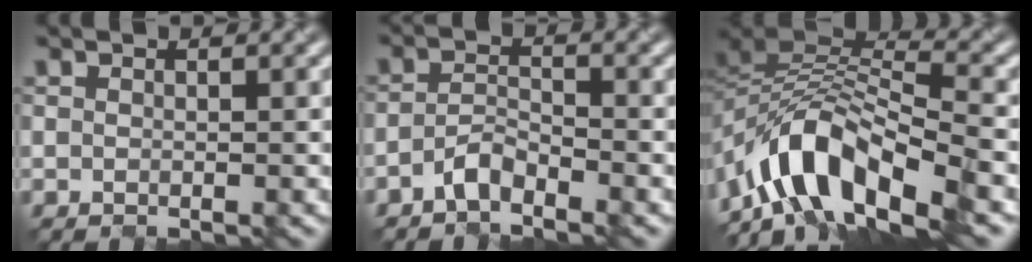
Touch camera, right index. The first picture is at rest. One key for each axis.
{"total": 2.4, "fx": -2.2, "fy": 0.6, "fz": 0.9, "tx": -0.021, "ty": 0.005, "tz": -0.047}
{"total": 9.9, "fx": -6.6, "fy": 4.2, "fz": 6.1, "tx": -0.094, "ty": 0.005, "tz": -0.133}